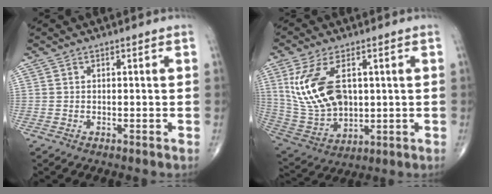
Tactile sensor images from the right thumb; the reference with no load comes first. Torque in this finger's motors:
{"motor_torque": [-0.55, 1.28, 1.38, 0.32, 0.20]}